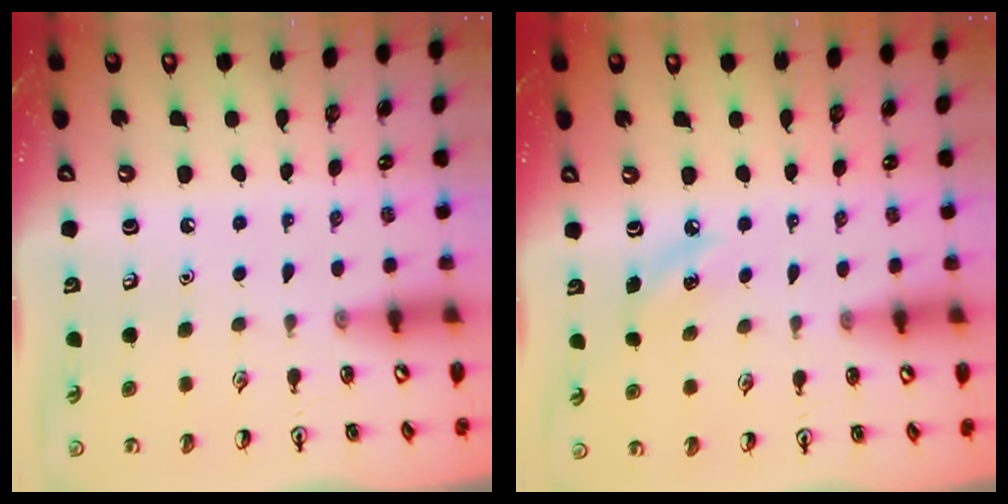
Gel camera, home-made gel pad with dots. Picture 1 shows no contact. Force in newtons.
{"total": 5.4, "press": 5.1, "slide": 1.7}